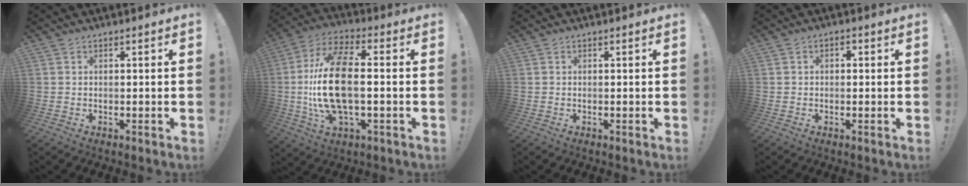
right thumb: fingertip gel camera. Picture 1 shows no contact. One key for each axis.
{"total": 19.1, "fx": -0.5, "fy": 8.8, "fz": 16.9, "tx": -0.340, "ty": 0.002, "tz": -0.009}
{"total": 0.0}
{"total": 1.5, "fx": -0.5, "fy": 1.2, "fz": 0.8, "tx": -0.008, "ty": 0.004, "tz": -0.012}